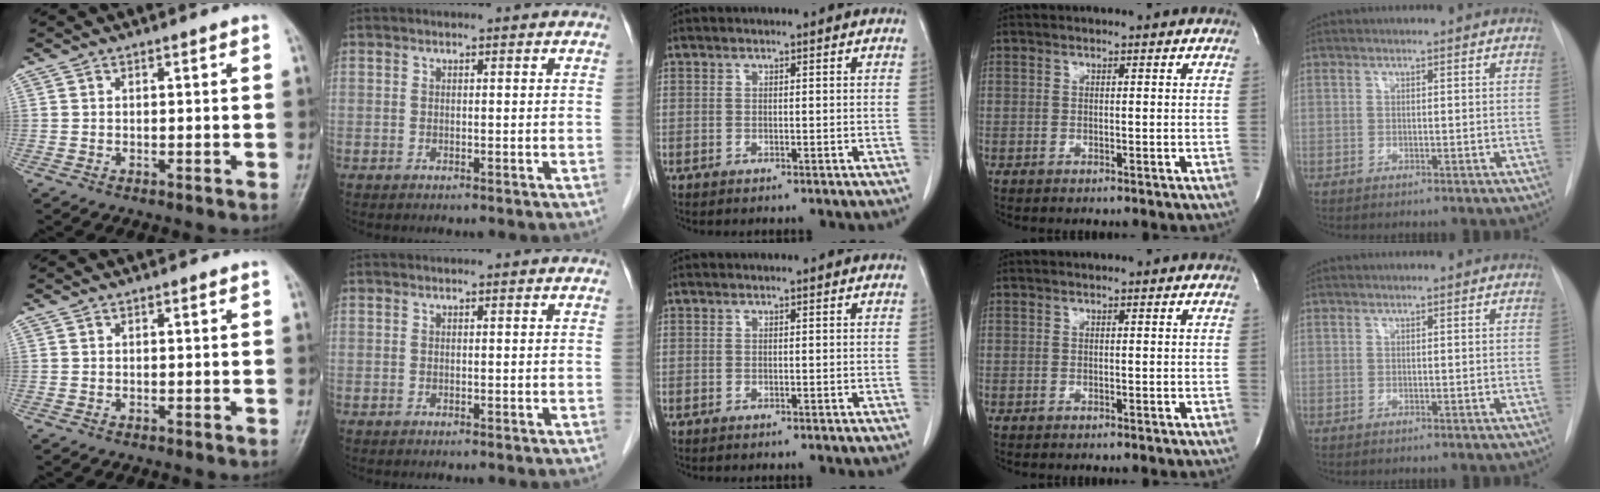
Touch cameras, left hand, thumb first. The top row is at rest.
{}